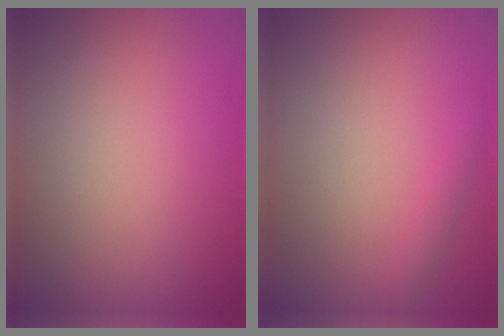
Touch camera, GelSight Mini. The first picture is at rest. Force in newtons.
{"total": 0.9, "press": 0.9, "slide": 0.1}